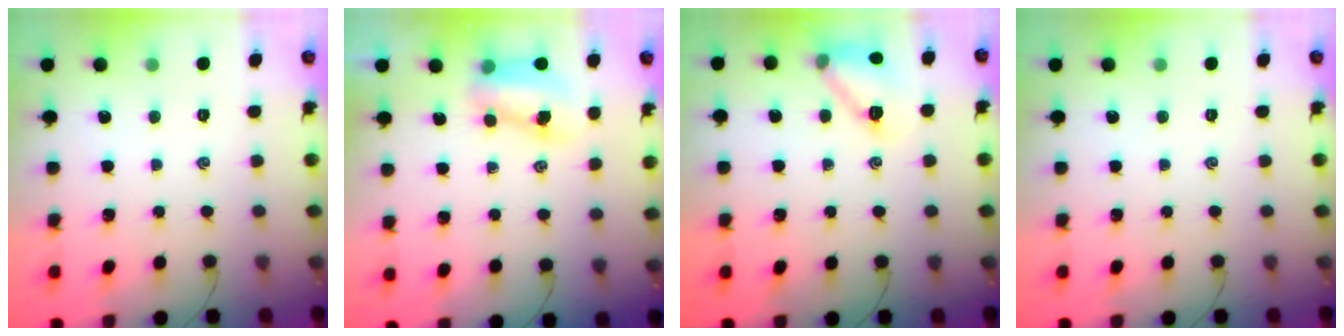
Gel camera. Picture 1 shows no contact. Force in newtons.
{"total": 7.9, "press": 7.8, "slide": 1.1}
{"total": 12.8, "press": 12.7, "slide": 0.7}
{"total": 0.0}